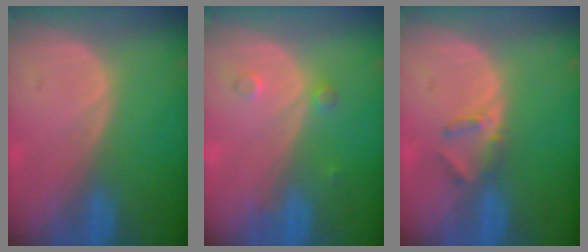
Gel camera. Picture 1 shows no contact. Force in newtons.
{"total": 1.7, "press": 1.7, "slide": 0.3}
{"total": 2.5, "press": 2.3, "slide": 1.0}